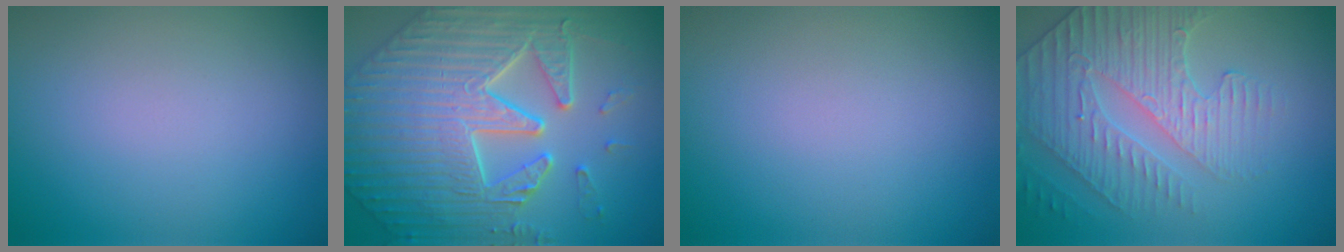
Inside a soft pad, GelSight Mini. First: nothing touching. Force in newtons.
{"total": 8.5, "press": 7.1, "slide": 4.7}
{"total": 0.0}
{"total": 4.2, "press": 4.1, "slide": 0.6}